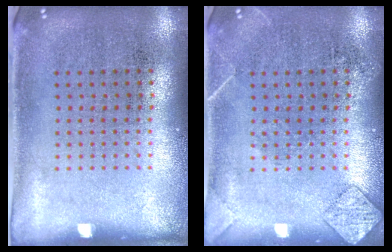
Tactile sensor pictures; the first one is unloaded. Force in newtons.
{"total": 1.6, "press": 1.6, "slide": 0.2}